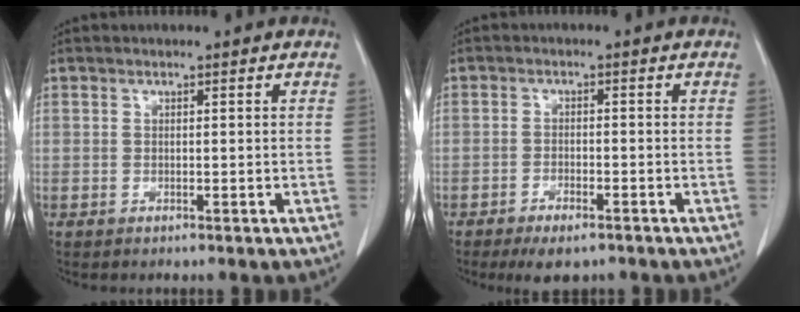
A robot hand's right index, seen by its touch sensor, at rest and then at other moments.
{"total": 5.0, "force": [-3.6, 1.8, 3.0], "torque": [-0.046, -0.004, -0.053]}